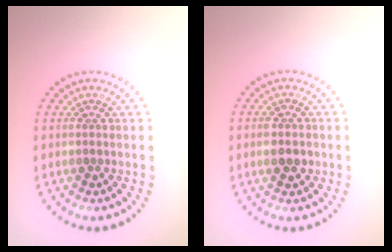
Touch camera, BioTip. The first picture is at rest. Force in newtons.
{"total": 2.0, "press": 2.0, "slide": 0.3}